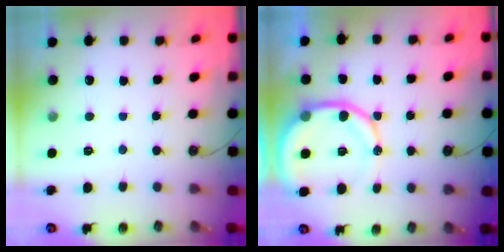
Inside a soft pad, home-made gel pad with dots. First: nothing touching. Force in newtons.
{"total": 13.1, "press": 13.0, "slide": 1.5}